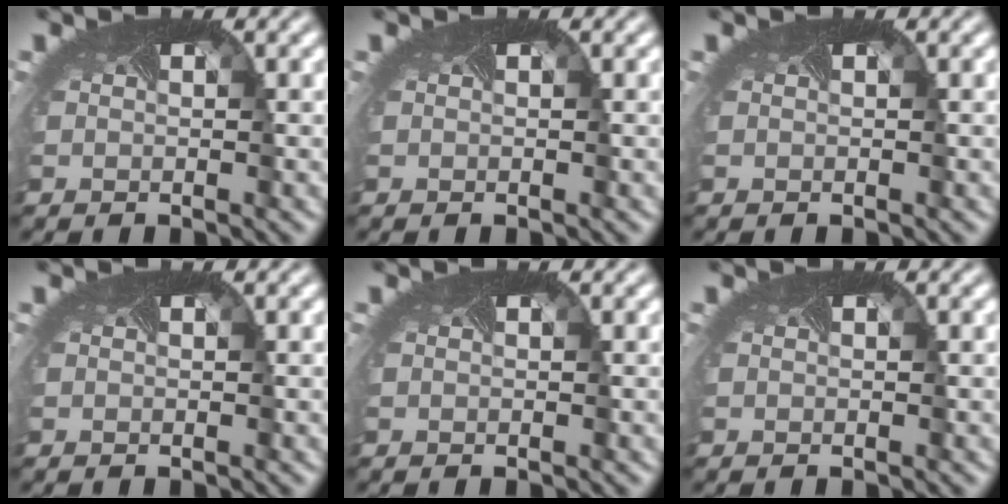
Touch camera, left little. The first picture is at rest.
{"total": 0.0}
{"total": 0.0}
{"total": 0.0}
{"total": 0.0}
{"total": 0.0}